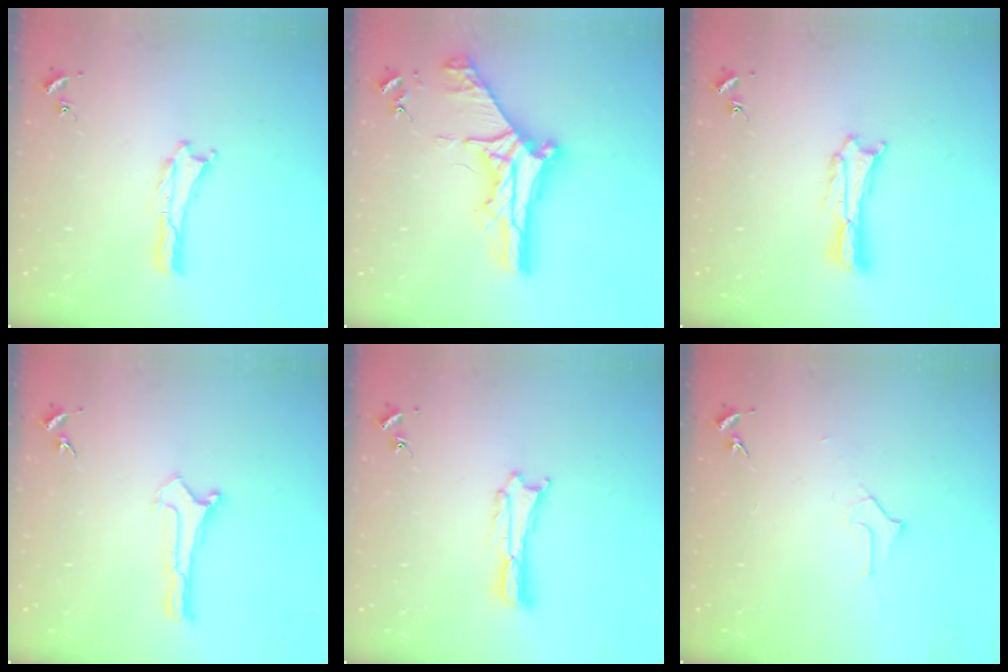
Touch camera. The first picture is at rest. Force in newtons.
{"total": 10.1, "press": 10.1, "slide": 1.0}
{"total": 1.2, "press": 1.2, "slide": 0.2}
{"total": 0.0}
{"total": 0.9, "press": 0.9, "slide": 0.2}
{"total": 1.6, "press": 1.6, "slide": 0.1}